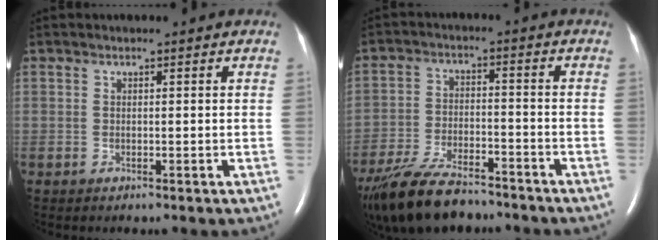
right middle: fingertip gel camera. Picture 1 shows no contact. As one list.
[{"total": 14.9, "force": [-12.2, 4.1, 7.4], "torque": [-0.159, -0.022, -0.208]}]